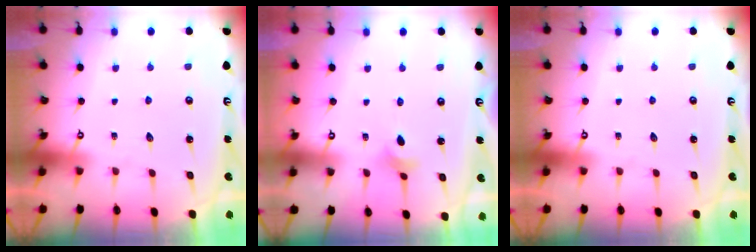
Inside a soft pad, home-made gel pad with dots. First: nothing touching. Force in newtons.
{"total": 2.1, "press": 2.0, "slide": 0.5}
{"total": 0.0}